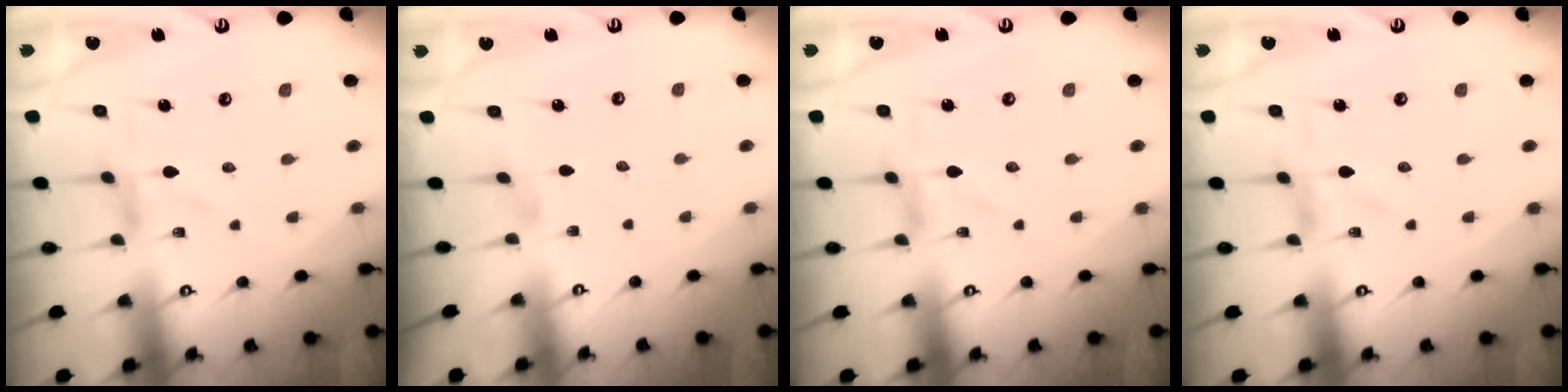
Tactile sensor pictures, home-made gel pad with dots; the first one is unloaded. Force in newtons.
{"total": 0.0}
{"total": 0.0}
{"total": 0.0}